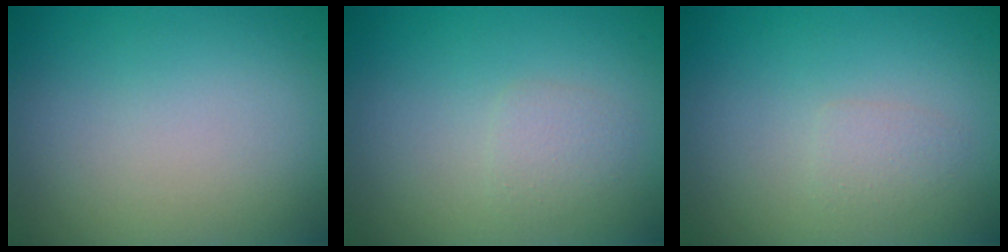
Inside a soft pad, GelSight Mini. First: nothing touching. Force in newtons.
{"total": 1.2, "press": 1.2, "slide": 0.0}
{"total": 1.0, "press": 1.0, "slide": 0.2}